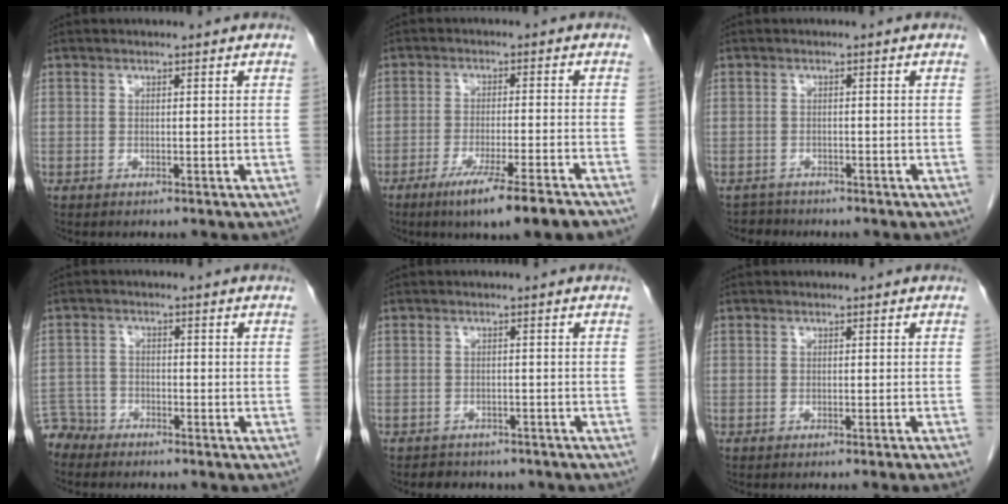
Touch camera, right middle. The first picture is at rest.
{"total": 10.7, "force": [-7.5, -0.3, 7.6], "torque": [-0.109, -0.024, -0.110]}
{"total": 2.0, "force": [-1.7, 0.8, -0.6], "torque": [0.006, -0.001, -0.030]}
{"total": 4.3, "force": [-4.0, 1.5, -0.6], "torque": [0.015, -0.005, -0.081]}
{"total": 5.4, "force": [-4.5, 2.7, 1.2], "torque": [-0.021, 0.008, -0.045]}
{"total": 1.7, "force": [-1.4, -0.6, 0.8], "torque": [-0.003, 0.008, -0.021]}